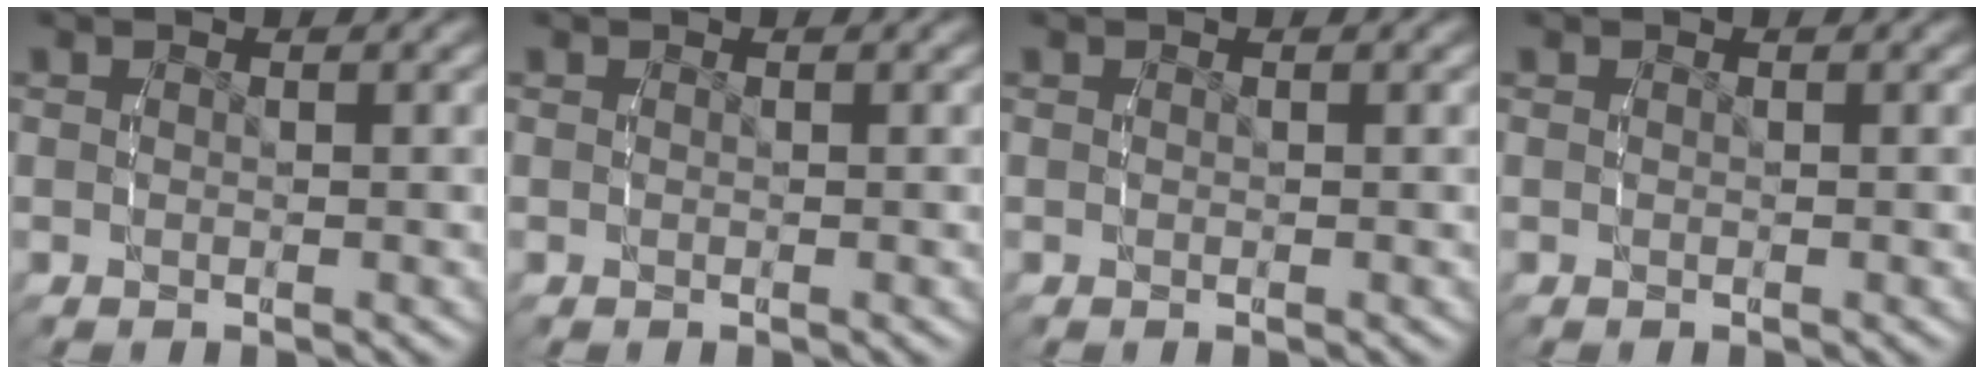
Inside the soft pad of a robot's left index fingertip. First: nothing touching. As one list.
[{"total": 0.0}, {"total": 0.0}, {"total": 0.0}]